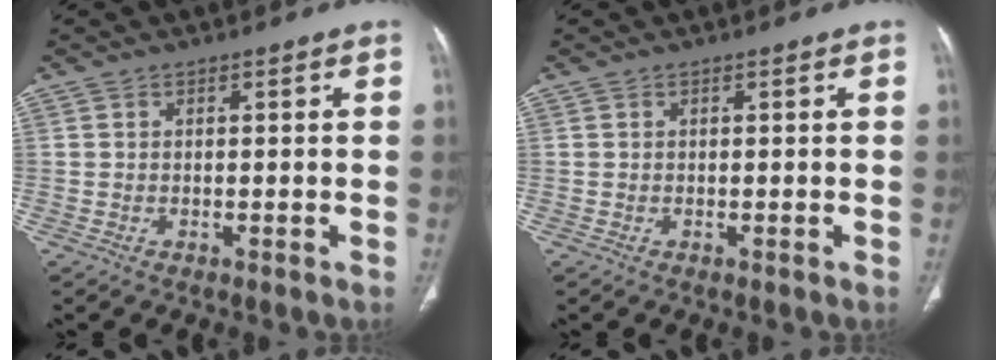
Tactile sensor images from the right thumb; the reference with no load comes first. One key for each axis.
{"total": 0.0}